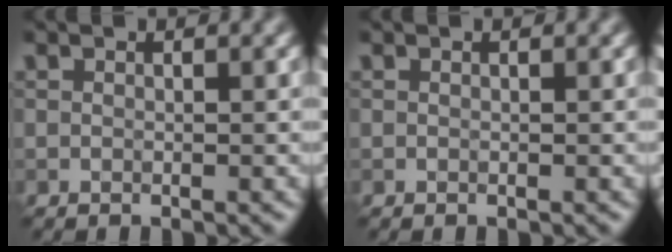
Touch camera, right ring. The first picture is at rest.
{"total": 0.0}